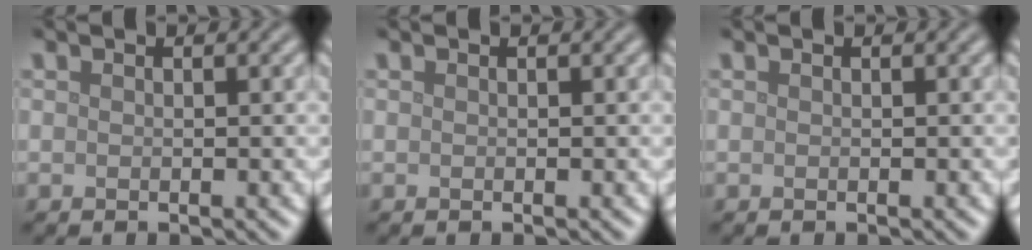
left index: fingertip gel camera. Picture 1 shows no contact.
{"total": 0.0}
{"total": 0.0}